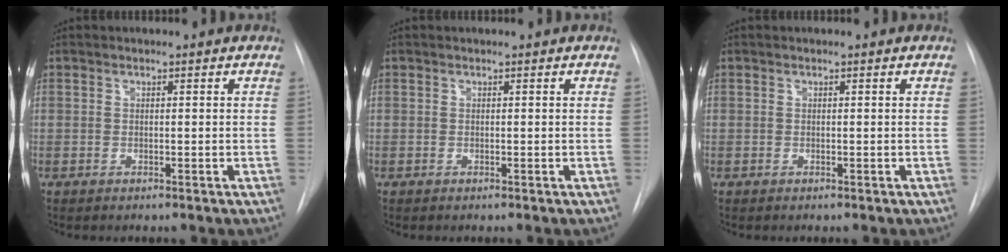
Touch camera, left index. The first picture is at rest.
{"total": 0.0}
{"total": 0.0}